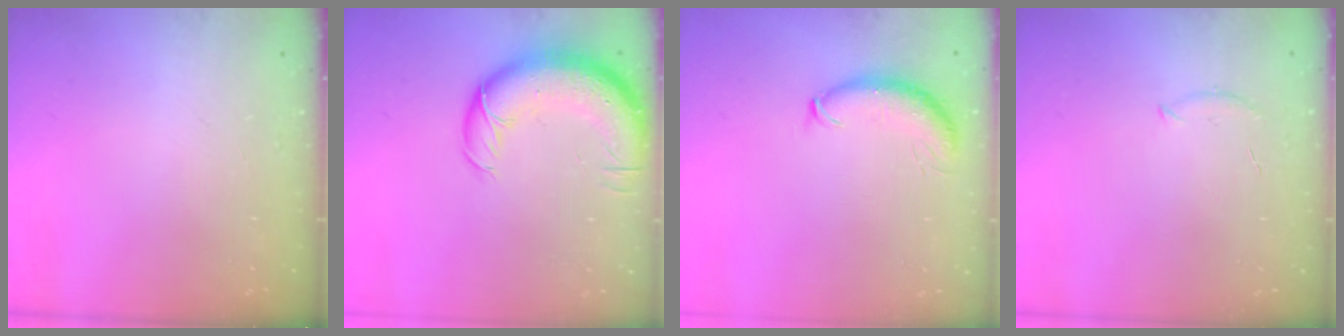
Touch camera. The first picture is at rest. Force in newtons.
{"total": 14.5, "press": 14.1, "slide": 3.5}
{"total": 8.7, "press": 8.6, "slide": 1.2}
{"total": 5.5, "press": 5.2, "slide": 1.5}